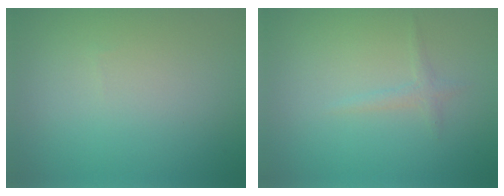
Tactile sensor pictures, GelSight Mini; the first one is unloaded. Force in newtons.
{"total": 1.0, "press": 1.0, "slide": 0.1}